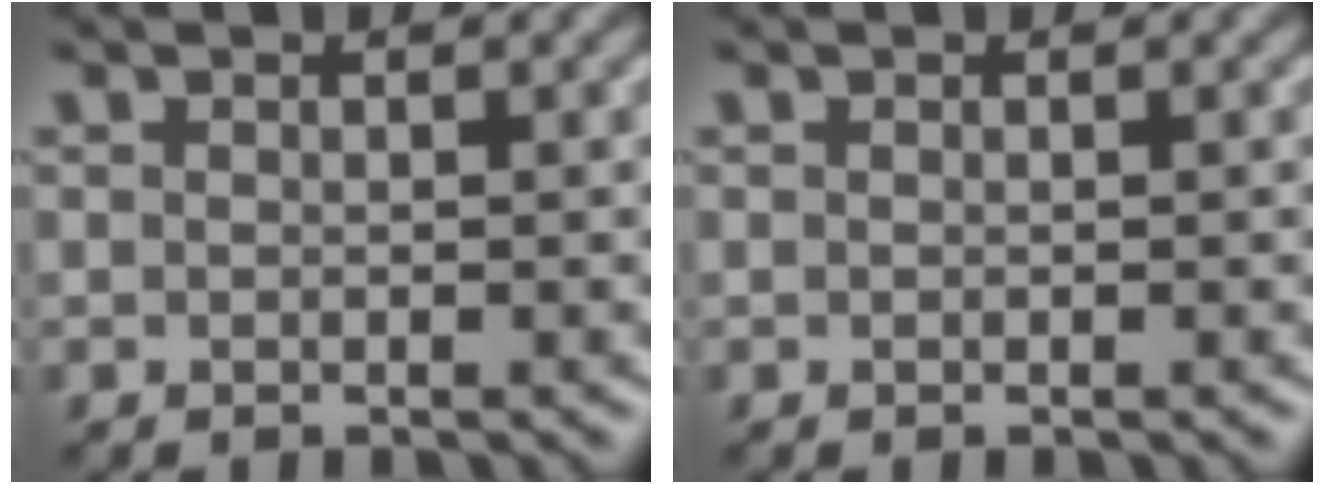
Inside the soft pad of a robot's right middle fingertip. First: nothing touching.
{"total": 0.0}